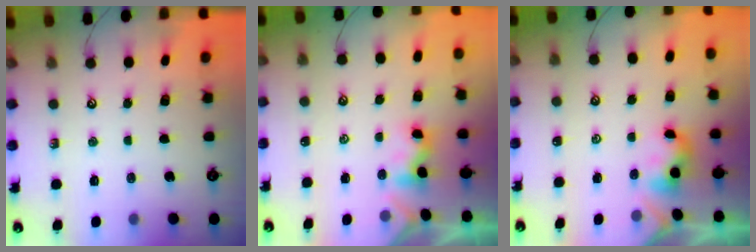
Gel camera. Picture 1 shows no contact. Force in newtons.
{"total": 1.4, "press": 1.3, "slide": 0.4}
{"total": 2.2, "press": 2.2, "slide": 0.2}